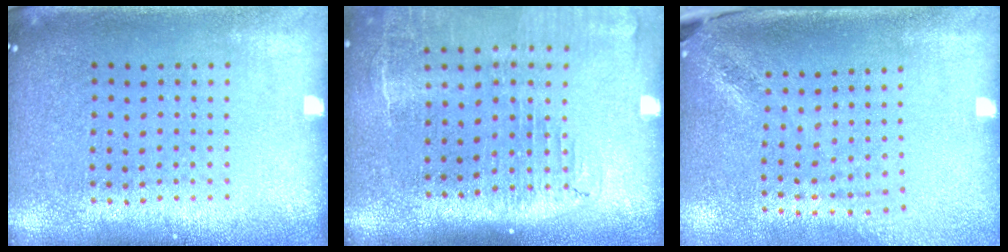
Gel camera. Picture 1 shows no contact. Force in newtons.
{"total": 2.2, "press": 1.8, "slide": 1.3}
{"total": 1.9, "press": 1.5, "slide": 1.2}